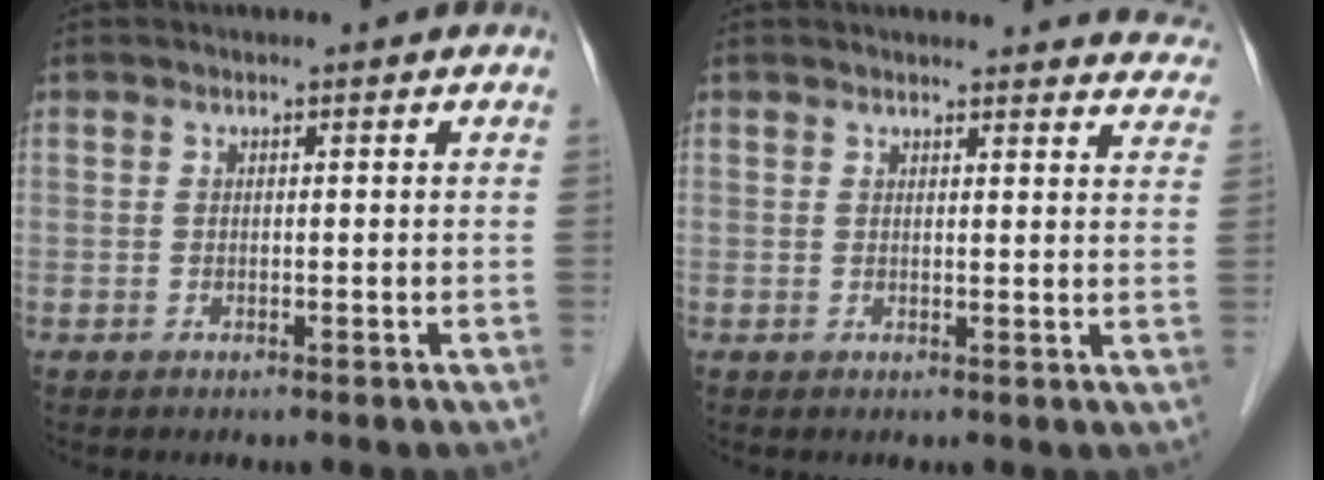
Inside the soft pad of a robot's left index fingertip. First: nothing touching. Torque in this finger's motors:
{"motor_torque": [0.26, -0.55, 0.03, -0.01]}